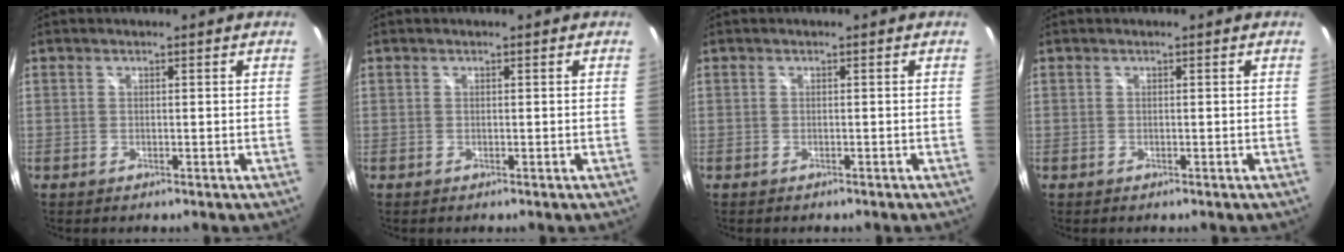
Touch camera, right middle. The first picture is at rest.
{"total": 0.0}
{"total": 0.5, "force": [-0.5, 0.2, 0.1], "torque": [-0.001, -0.003, -0.008]}
{"total": 0.0}